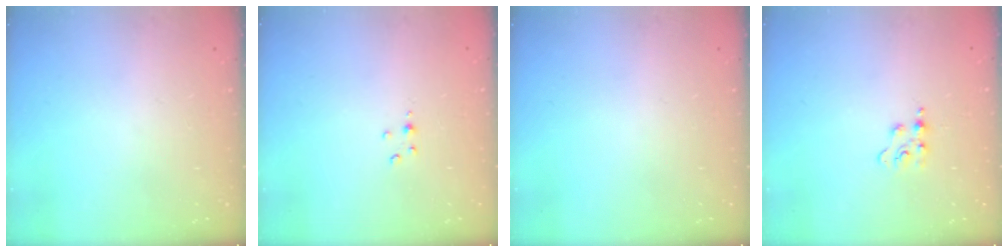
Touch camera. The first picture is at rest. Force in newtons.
{"total": 2.5, "press": 2.5, "slide": 0.3}
{"total": 0.0}
{"total": 3.6, "press": 3.5, "slide": 0.5}